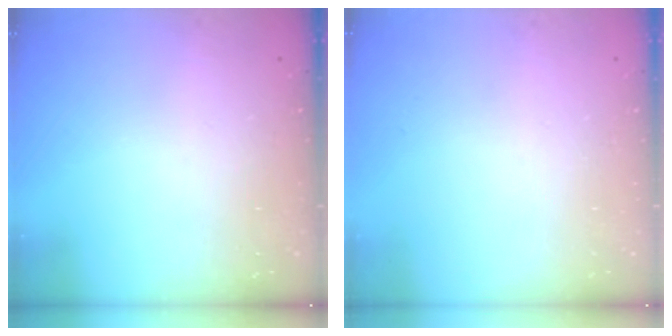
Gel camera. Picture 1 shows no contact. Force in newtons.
{"total": 0.0}